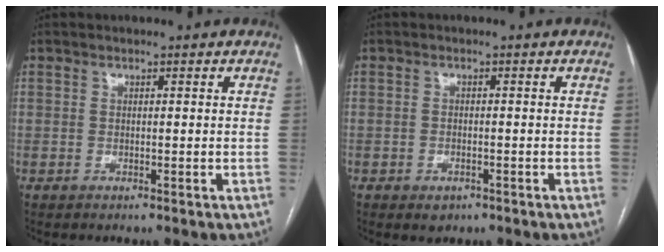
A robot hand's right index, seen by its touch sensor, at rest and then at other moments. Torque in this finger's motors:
{"motor_torque": [0.22, -0.21, 0.14, 0.01]}